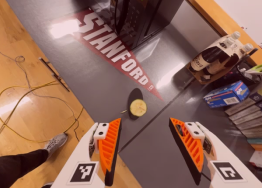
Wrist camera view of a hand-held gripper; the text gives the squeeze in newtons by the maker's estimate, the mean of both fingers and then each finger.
{"total": 0.0}